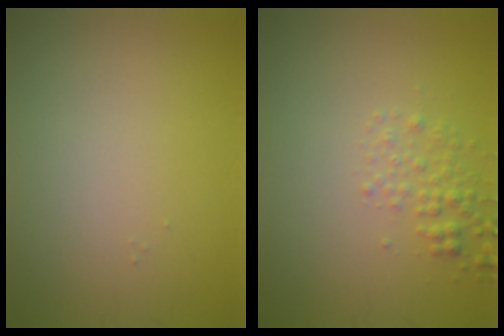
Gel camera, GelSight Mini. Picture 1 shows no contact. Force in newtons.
{"total": 1.8, "press": 1.8, "slide": 0.1}